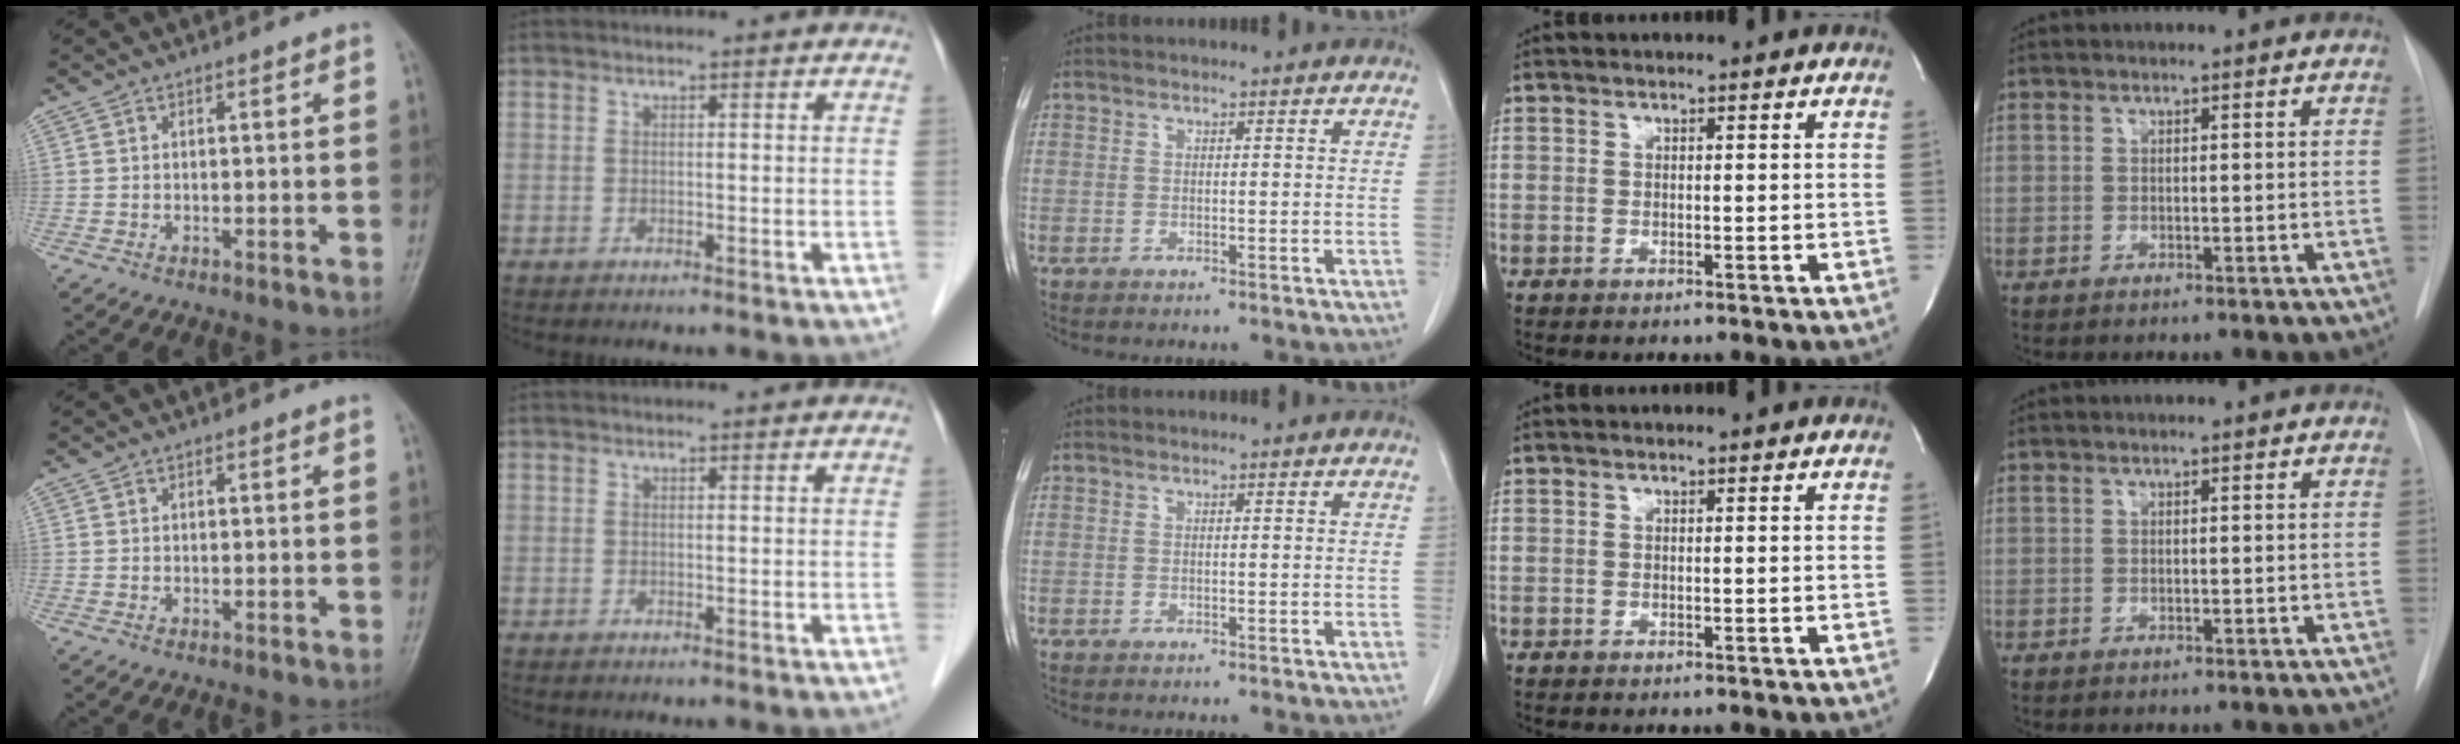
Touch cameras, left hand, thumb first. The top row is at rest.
{}